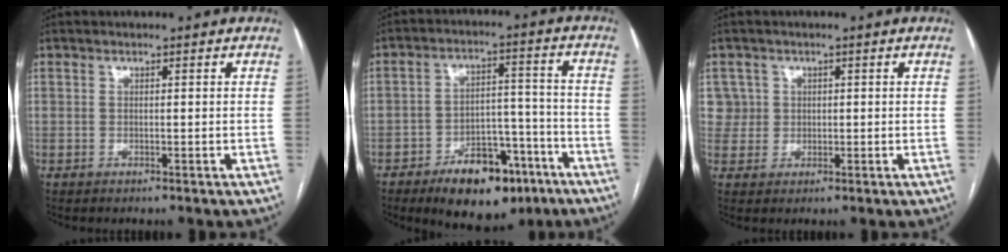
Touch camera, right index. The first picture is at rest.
{"total": 13.2, "force": [-8.2, 6.4, 8.1], "torque": [-0.110, 0.022, -0.120]}
{"total": 3.8, "force": [1.1, 3.6, -0.4], "torque": [0.027, 0.010, 0.019]}